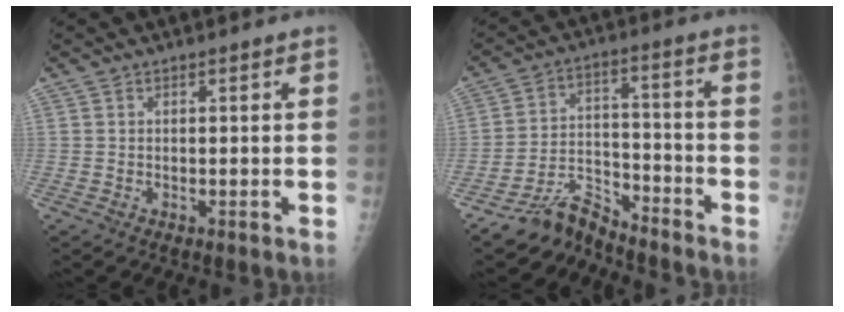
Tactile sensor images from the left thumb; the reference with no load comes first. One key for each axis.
{"total": 7.2, "fx": -7.0, "fy": 1.8, "fz": 0.5, "tx": 0.001, "ty": 0.071, "tz": -0.130}